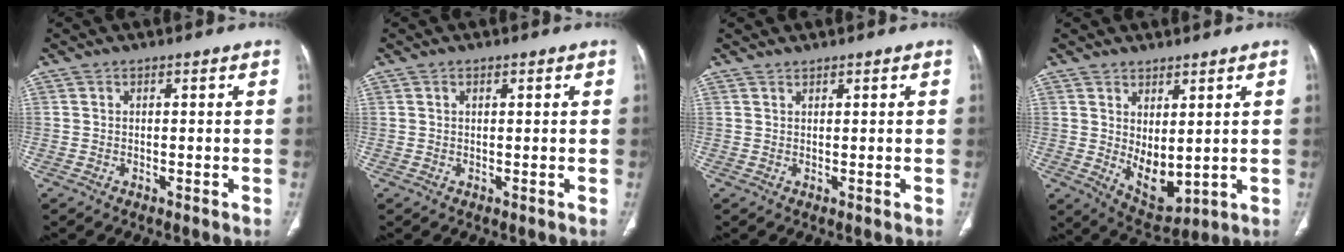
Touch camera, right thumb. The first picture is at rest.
{"total": 0.7, "force": [0.4, 0.3, 0.5], "torque": [-0.009, 0.001, 0.006]}
{"total": 0.7, "force": [0.7, 0.1, 0.0], "torque": [-0.001, -0.007, 0.014]}
{"total": 7.7, "force": [1.1, 4.1, 6.4], "torque": [-0.086, -0.025, 0.044]}